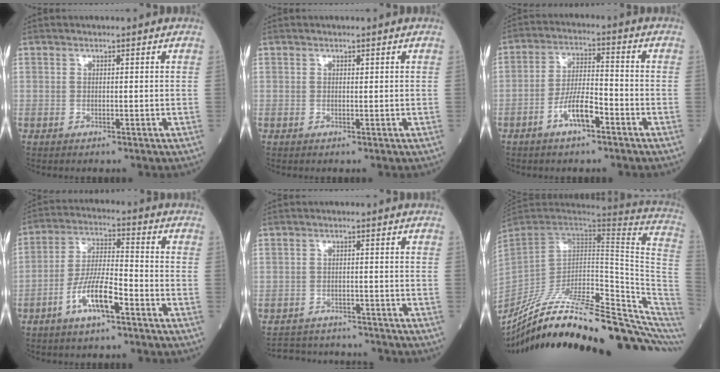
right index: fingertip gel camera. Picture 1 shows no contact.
{"total": 0.0}
{"total": 6.4, "force": [-3.4, 1.6, 5.1], "torque": [-0.104, 0.008, -0.062]}
{"total": 8.6, "force": [-4.4, 1.8, 7.1], "torque": [-0.144, 0.004, -0.082]}
{"total": 8.8, "force": [-8.4, 2.5, 1.1], "torque": [-0.018, 0.012, -0.113]}
{"total": 33.6, "force": [-26.1, 3.7, 20.7], "torque": [-0.231, -0.027, -0.390]}